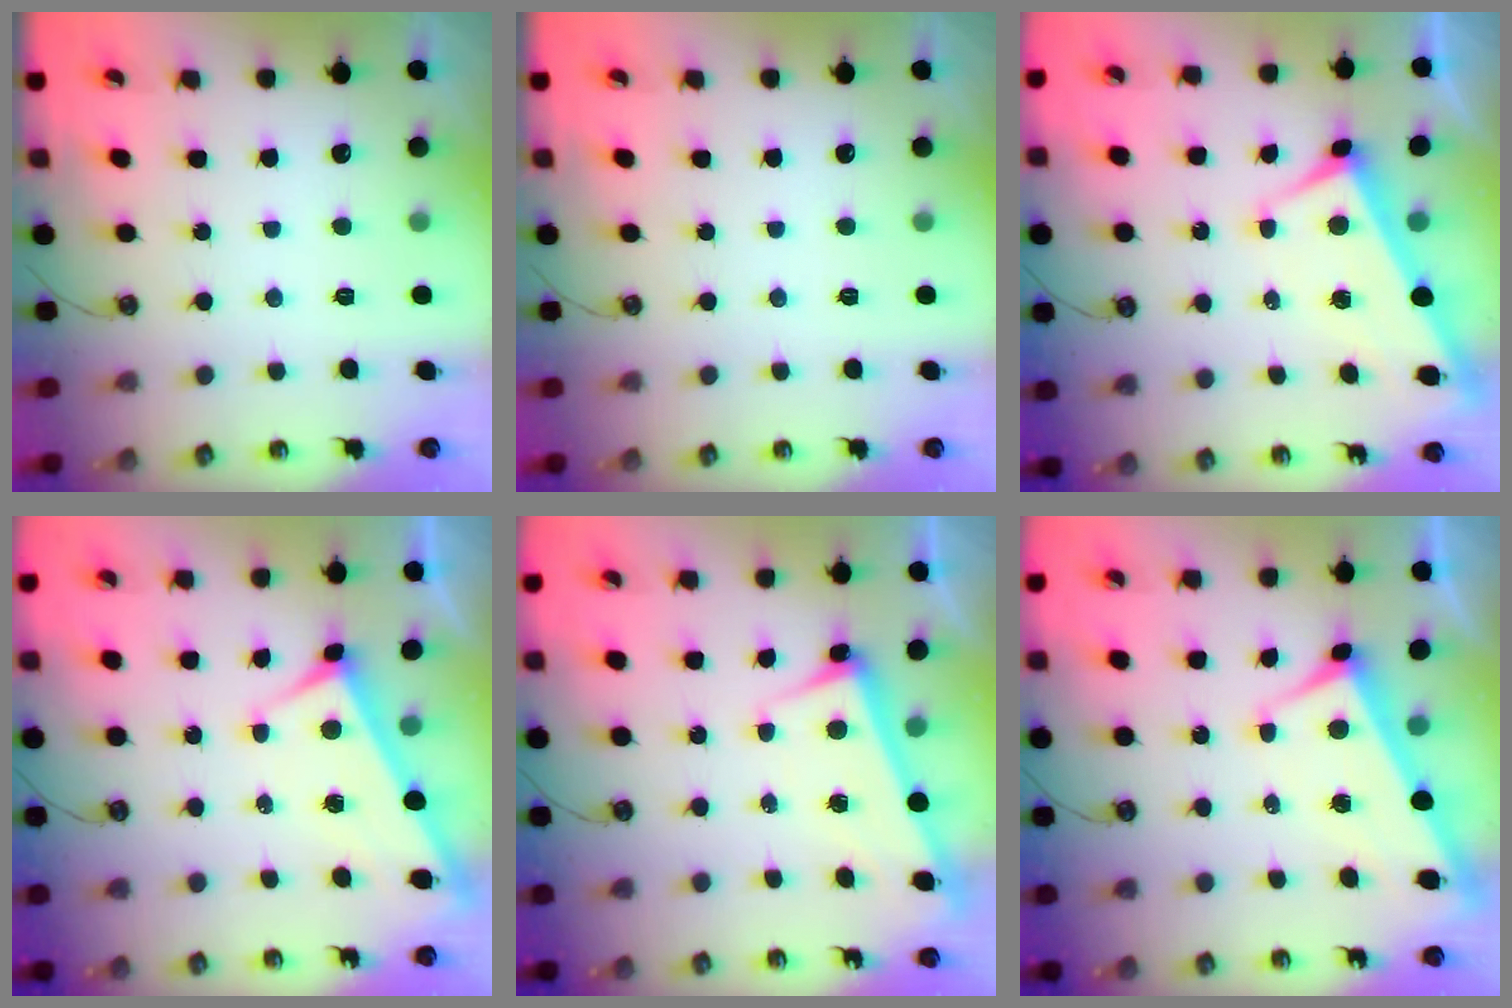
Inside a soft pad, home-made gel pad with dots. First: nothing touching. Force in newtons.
{"total": 0.0}
{"total": 2.8, "press": 2.7, "slide": 0.9}
{"total": 3.6, "press": 3.6, "slide": 0.2}
{"total": 2.6, "press": 2.5, "slide": 0.7}
{"total": 2.9, "press": 2.7, "slide": 0.9}